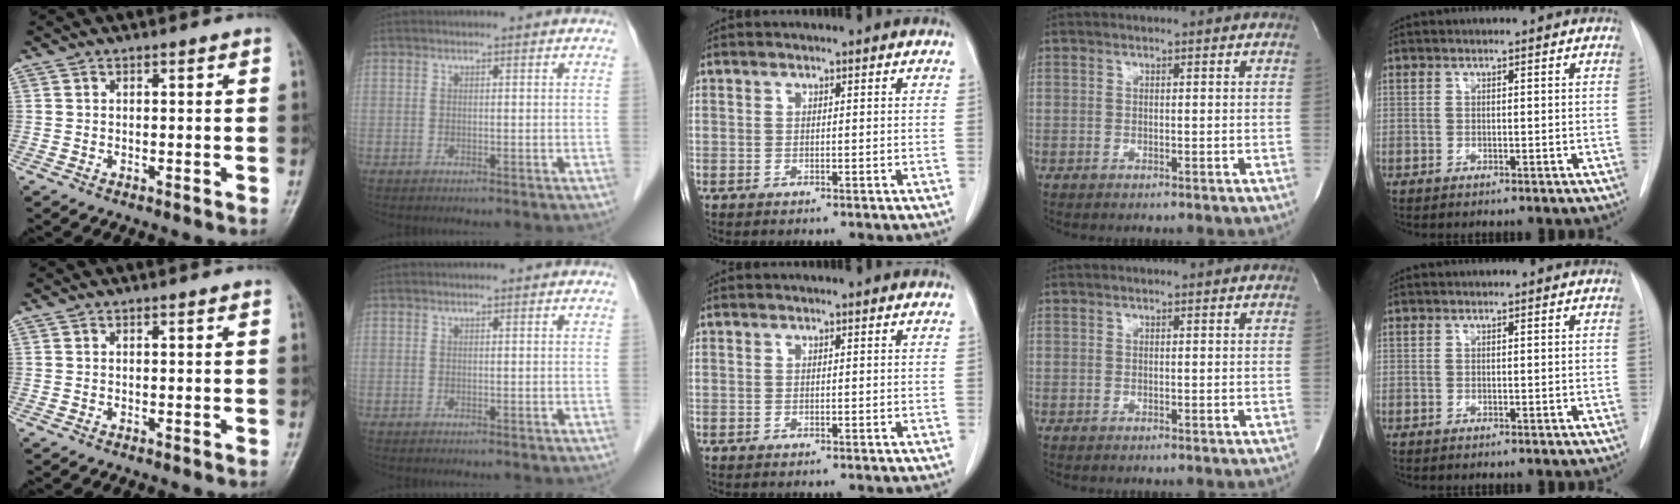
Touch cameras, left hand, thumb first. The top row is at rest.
{}